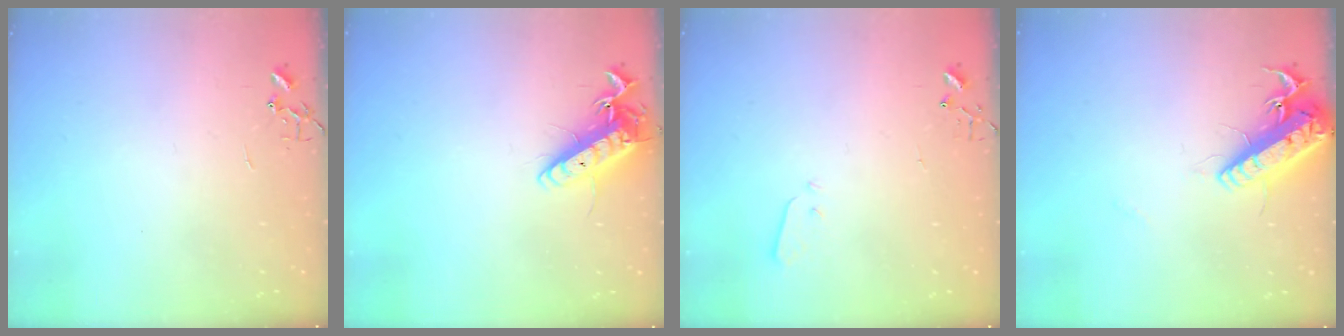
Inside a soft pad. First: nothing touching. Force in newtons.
{"total": 13.9, "press": 13.9, "slide": 1.3}
{"total": 2.2, "press": 2.1, "slide": 0.3}
{"total": 16.5, "press": 16.2, "slide": 3.1}